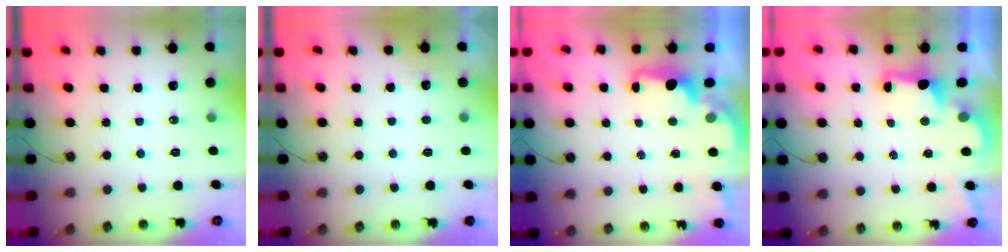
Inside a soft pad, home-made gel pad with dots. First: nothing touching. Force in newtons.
{"total": 2.6, "press": 2.4, "slide": 1.0}
{"total": 1.9, "press": 1.8, "slide": 0.7}
{"total": 2.5, "press": 2.4, "slide": 0.7}